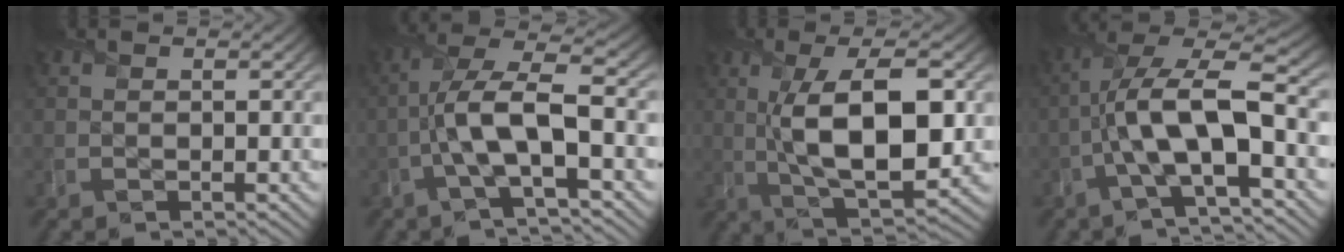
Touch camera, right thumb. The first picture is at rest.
{"total": 9.4, "force": [-2.5, 2.8, 8.6], "torque": [-0.172, 0.012, -0.058]}
{"total": 13.1, "force": [0.7, 5.2, 12.1], "torque": [-0.205, -0.004, 0.017]}
{"total": 12.4, "force": [-2.4, 4.1, 11.4], "torque": [-0.228, 0.010, -0.047]}